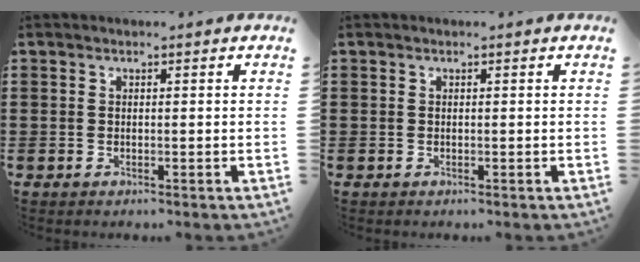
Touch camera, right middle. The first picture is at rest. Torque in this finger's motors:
{"motor_torque": [0.51, -1.47, -0.01, -0.01]}